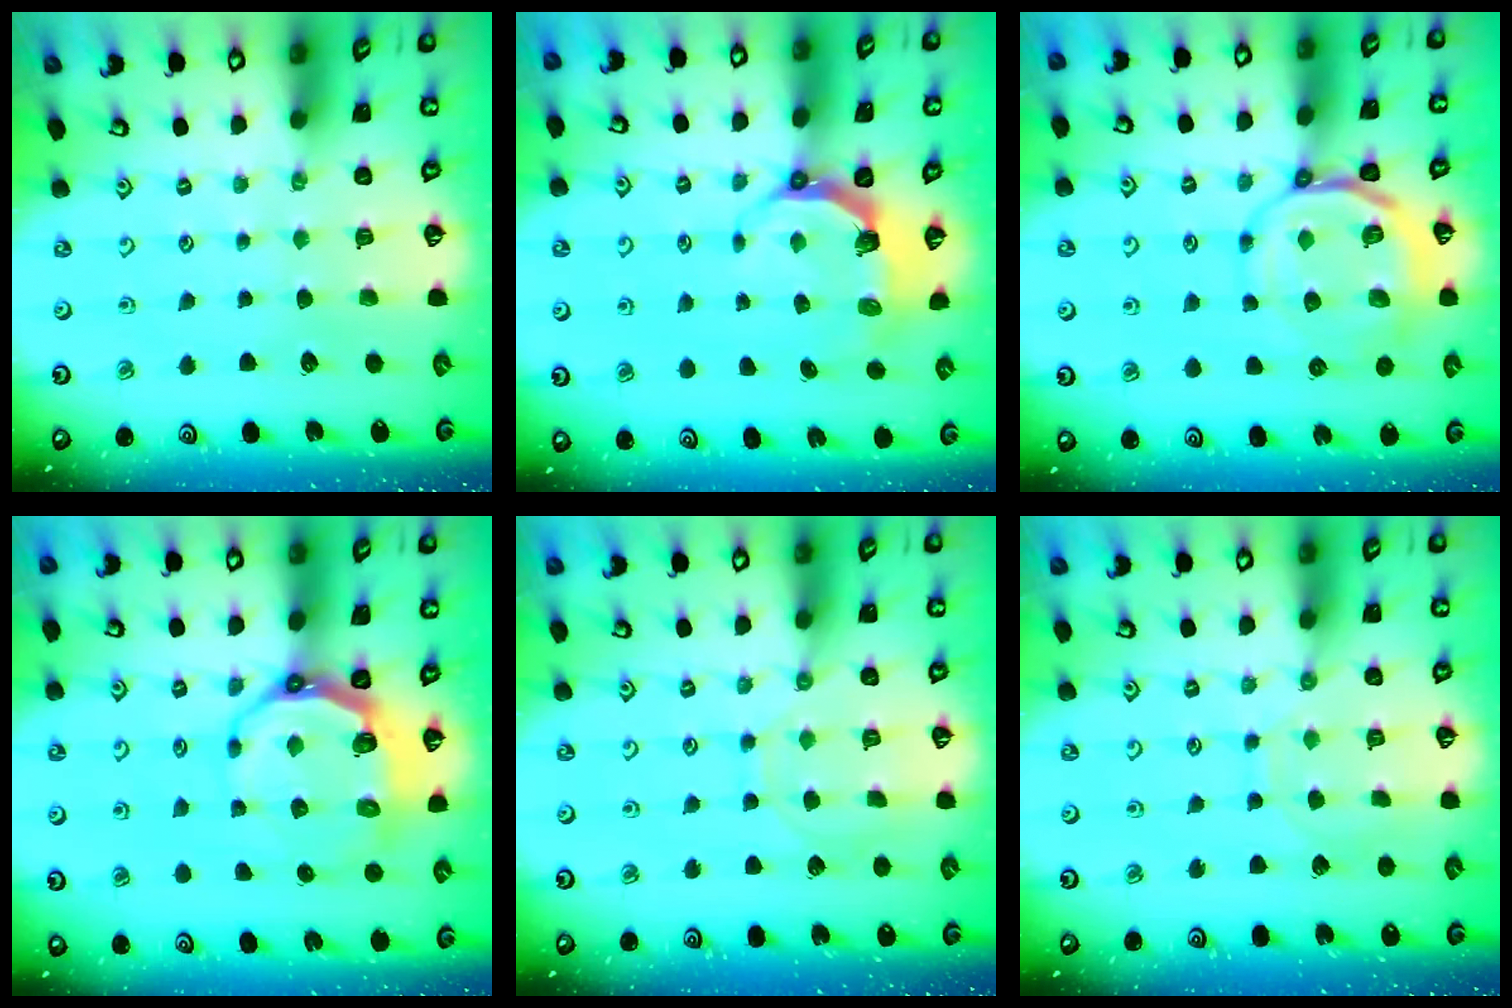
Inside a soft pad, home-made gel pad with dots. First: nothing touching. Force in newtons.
{"total": 5.5, "press": 4.0, "slide": 3.7}
{"total": 9.9, "press": 9.7, "slide": 1.8}
{"total": 8.8, "press": 7.9, "slide": 3.9}
{"total": 7.4, "press": 7.4, "slide": 0.7}
{"total": 7.5, "press": 7.4, "slide": 0.6}